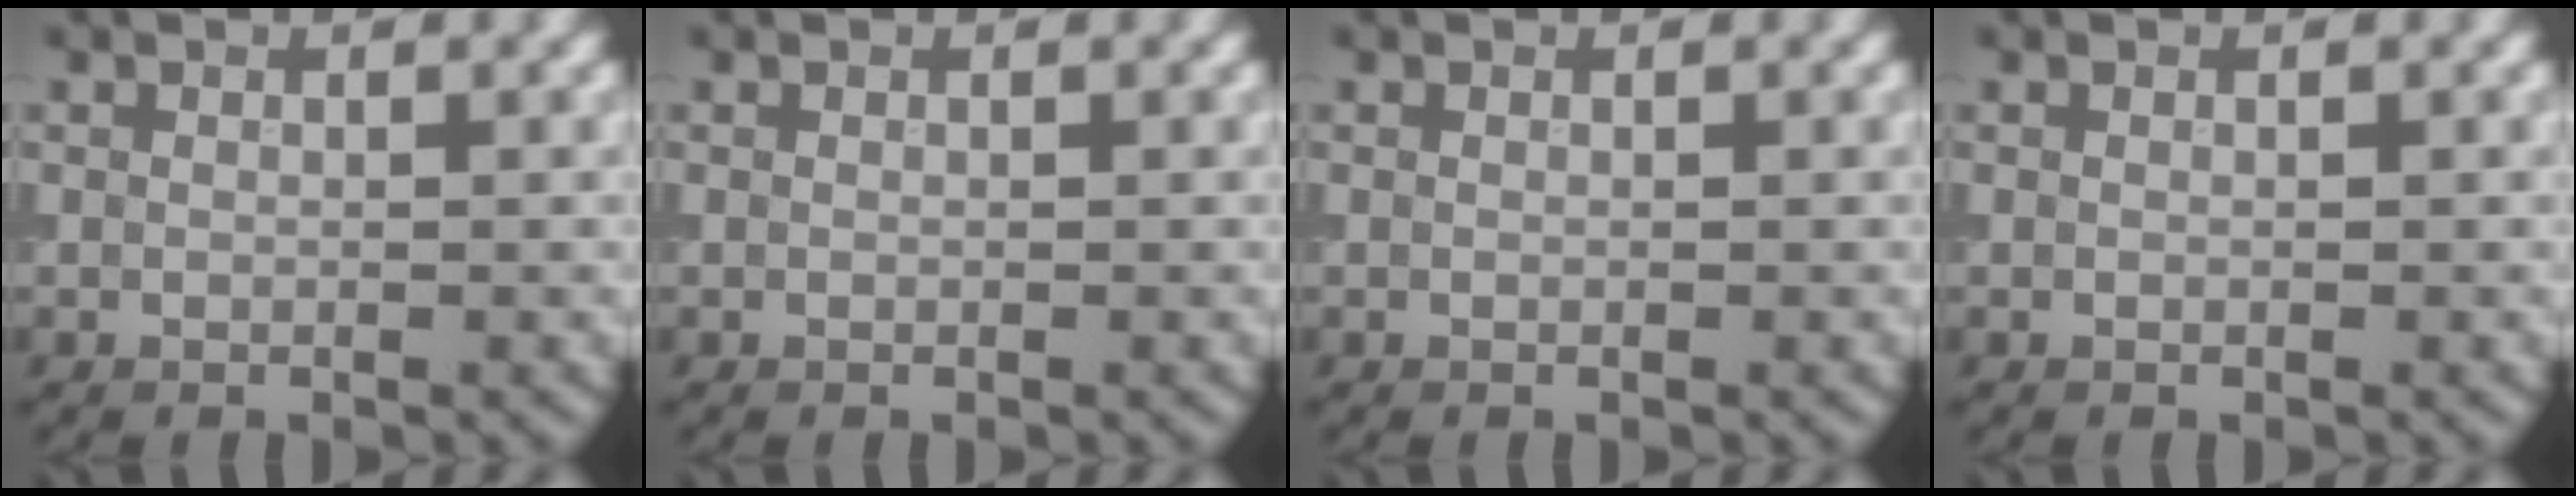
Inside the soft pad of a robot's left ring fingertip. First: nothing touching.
{"total": 0.0}
{"total": 0.0}
{"total": 0.0}